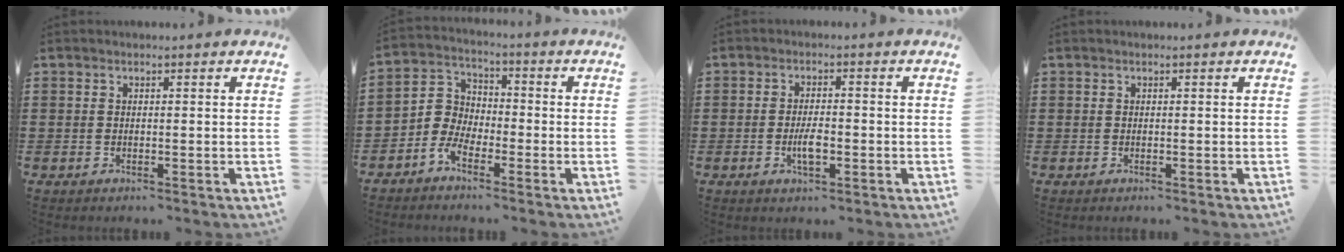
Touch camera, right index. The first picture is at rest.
{"total": 4.7, "force": [-3.0, 3.3, 1.5], "torque": [-0.065, 0.004, -0.070]}
{"total": 3.6, "force": [-1.0, 1.2, 3.3], "torque": [-0.072, -0.001, -0.022]}
{"total": 0.0}